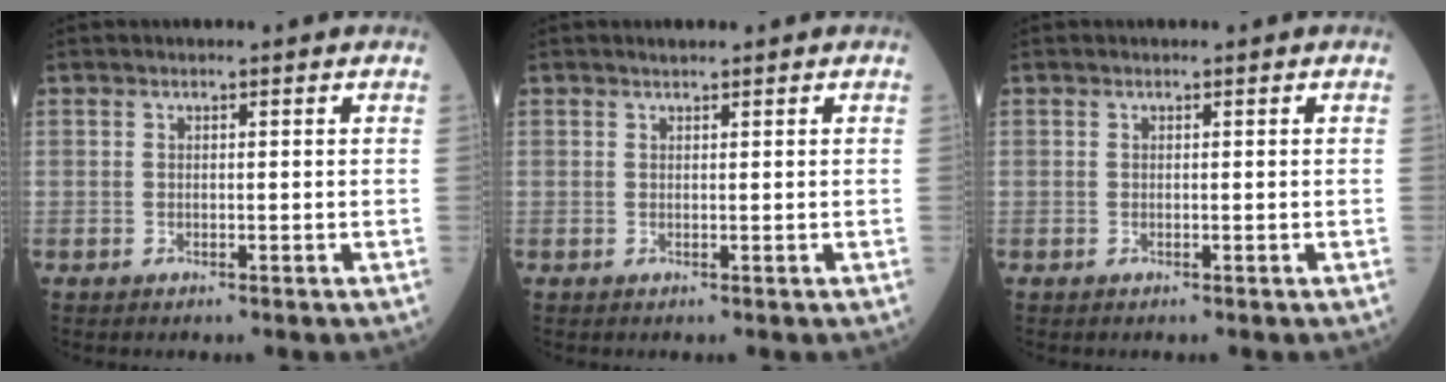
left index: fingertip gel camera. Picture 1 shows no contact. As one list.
[{"total": 0.8, "force": [0.7, 0.1, 0.3], "torque": [-0.012, 0.003, 0.013]}, {"total": 0.0}]